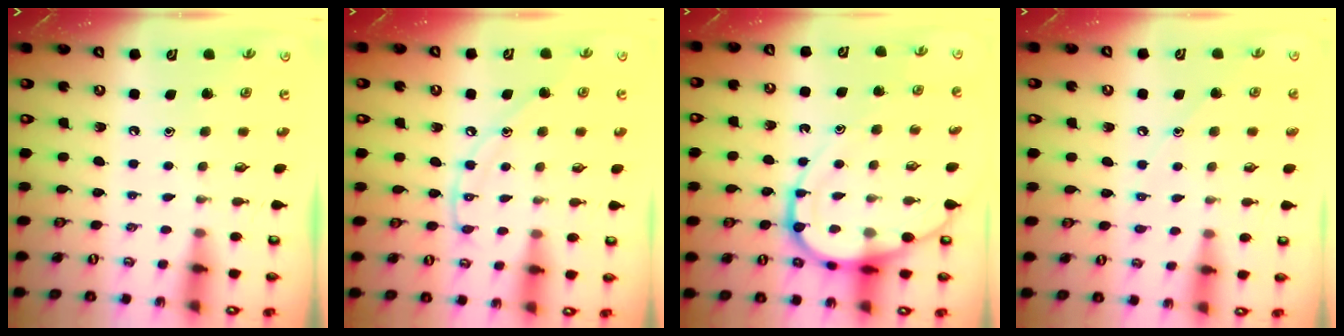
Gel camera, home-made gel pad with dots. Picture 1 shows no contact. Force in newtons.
{"total": 10.0, "press": 9.9, "slide": 1.0}
{"total": 12.5, "press": 12.5, "slide": 1.1}
{"total": 5.5, "press": 5.5, "slide": 0.7}